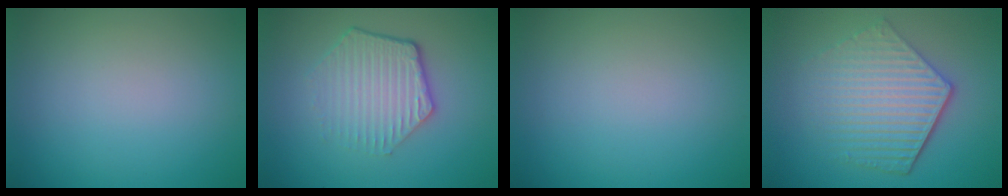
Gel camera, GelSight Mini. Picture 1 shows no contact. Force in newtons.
{"total": 4.4, "press": 3.3, "slide": 3.0}
{"total": 0.0}
{"total": 6.1, "press": 4.4, "slide": 4.2}